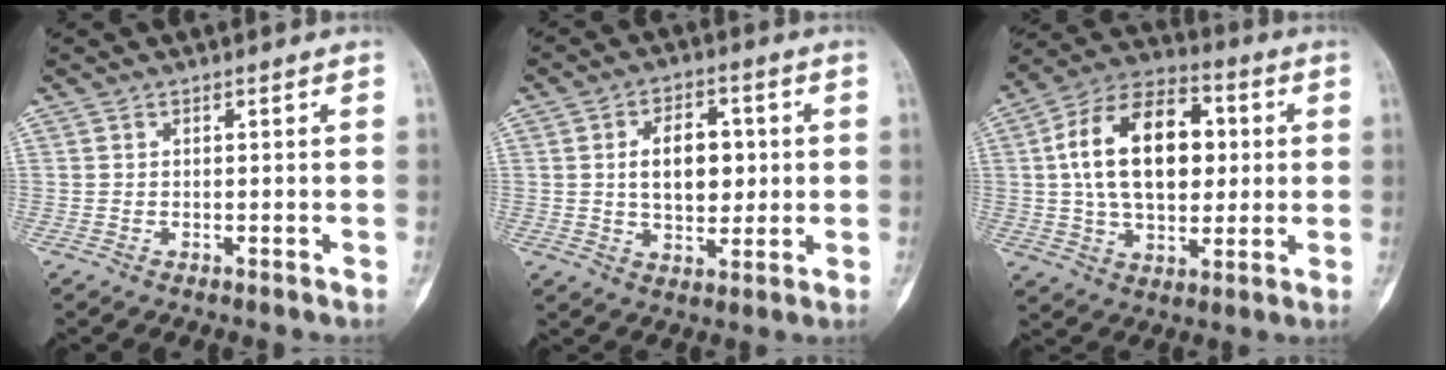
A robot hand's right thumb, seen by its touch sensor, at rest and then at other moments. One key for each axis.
{"total": 10.2, "fx": 1.0, "fy": 6.5, "fz": 7.8, "tx": -0.090, "ty": 0.004, "tz": 0.019}
{"total": 20.0, "fx": 2.7, "fy": 12.5, "fz": 15.4, "tx": -0.230, "ty": 0.019, "tz": 0.044}